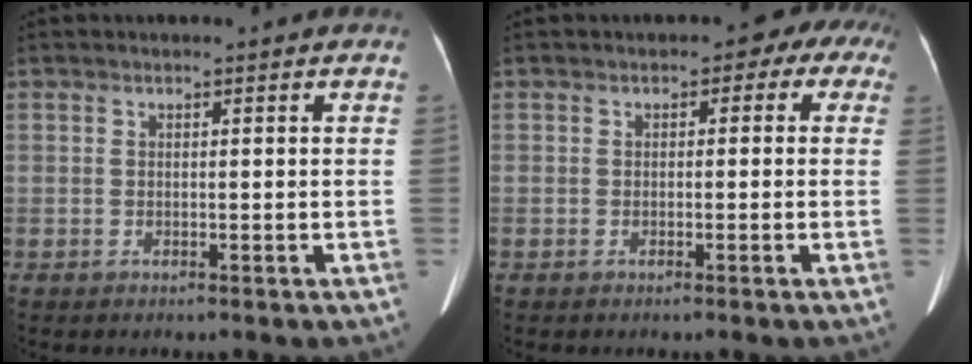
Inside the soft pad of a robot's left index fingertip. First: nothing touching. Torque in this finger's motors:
{"motor_torque": [0.54, -0.74, 0.49, 0.05]}